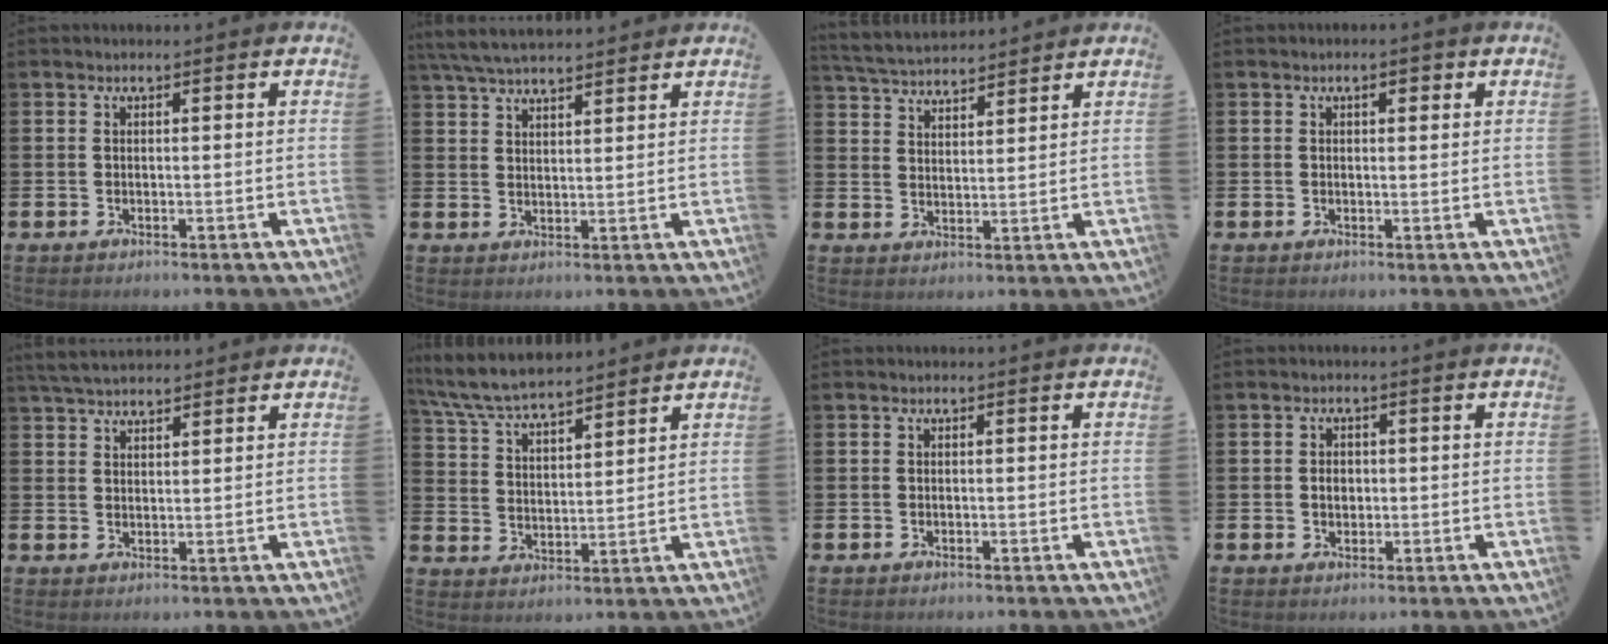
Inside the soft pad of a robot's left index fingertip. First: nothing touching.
{"total": 5.1, "force": [4.8, 0.8, 1.5], "torque": [-0.047, -0.013, 0.090]}
{"total": 4.5, "force": [4.4, 0.6, 0.3], "torque": [-0.028, -0.021, 0.081]}
{"total": 1.8, "force": [0.9, 0.8, 1.4], "torque": [-0.011, 0.001, 0.010]}
{"total": 3.9, "force": [3.7, 0.8, 0.9], "torque": [-0.025, -0.012, 0.070]}
{"total": 7.1, "force": [6.8, 1.0, 2.0], "torque": [-0.068, -0.031, 0.124]}
{"total": 0.0}
{"total": 1.9, "force": [0.0, 1.5, 1.2], "torque": [-0.006, 0.001, -0.005]}